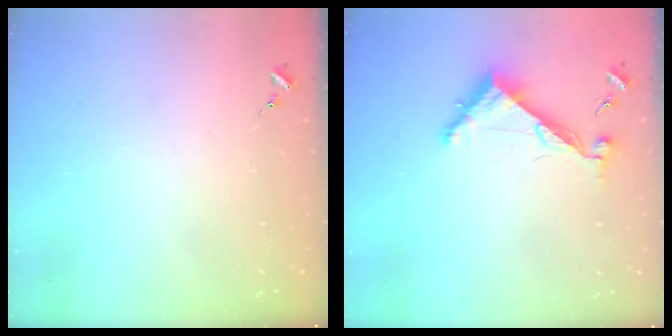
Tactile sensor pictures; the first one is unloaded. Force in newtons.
{"total": 7.3, "press": 7.3, "slide": 0.6}